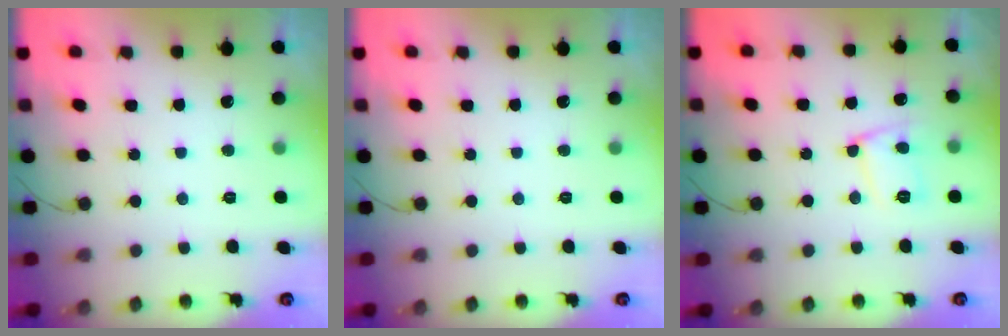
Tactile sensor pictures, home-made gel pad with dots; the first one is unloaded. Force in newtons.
{"total": 0.0}
{"total": 10.4, "press": 10.4, "slide": 0.9}